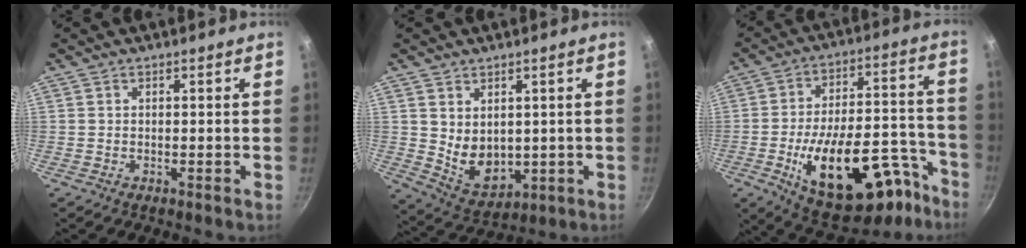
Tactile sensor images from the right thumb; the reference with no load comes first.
{"total": 8.2, "force": [1.4, 5.9, 5.5], "torque": [-0.069, -0.026, 0.047]}
{"total": 26.8, "force": [-13.0, 13.0, 19.5], "torque": [-0.241, 0.072, -0.179]}